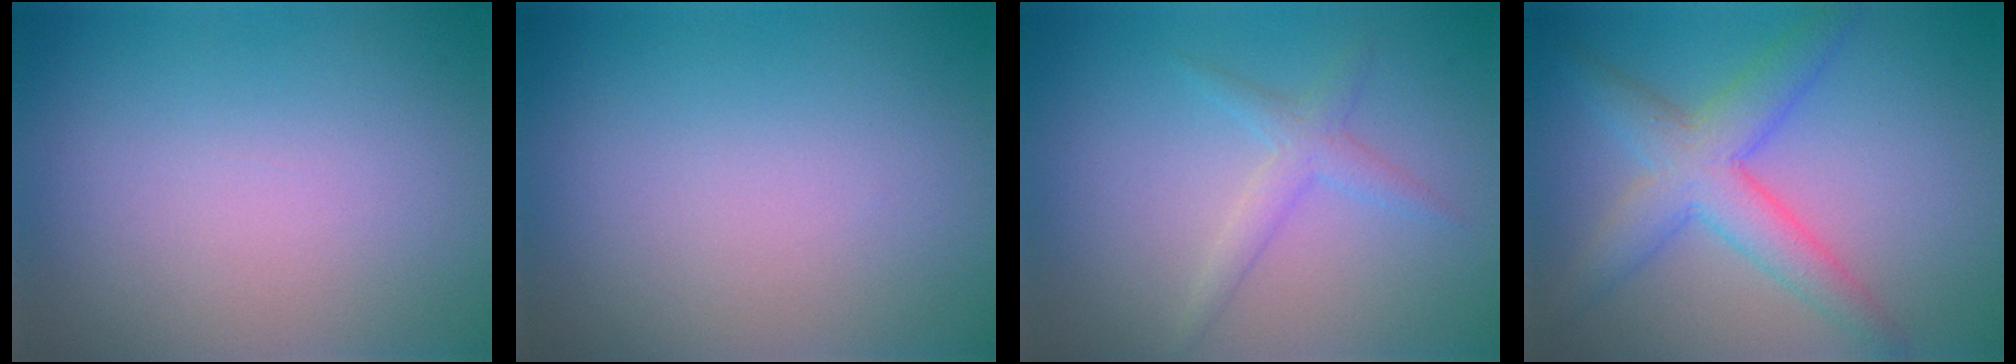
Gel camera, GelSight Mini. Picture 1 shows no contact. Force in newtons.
{"total": 0.0}
{"total": 1.4, "press": 1.4, "slide": 0.0}
{"total": 5.4, "press": 5.4, "slide": 0.1}